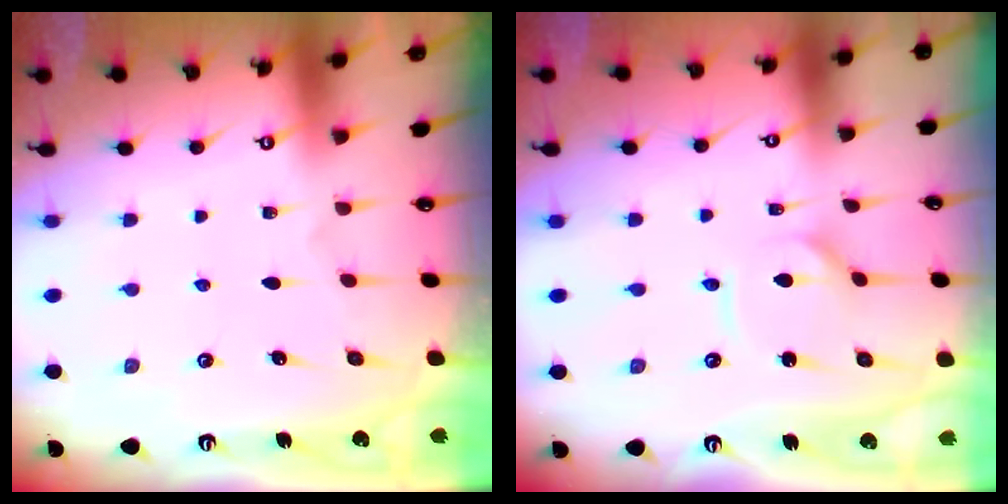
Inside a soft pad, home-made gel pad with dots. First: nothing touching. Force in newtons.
{"total": 2.2, "press": 2.2, "slide": 0.4}